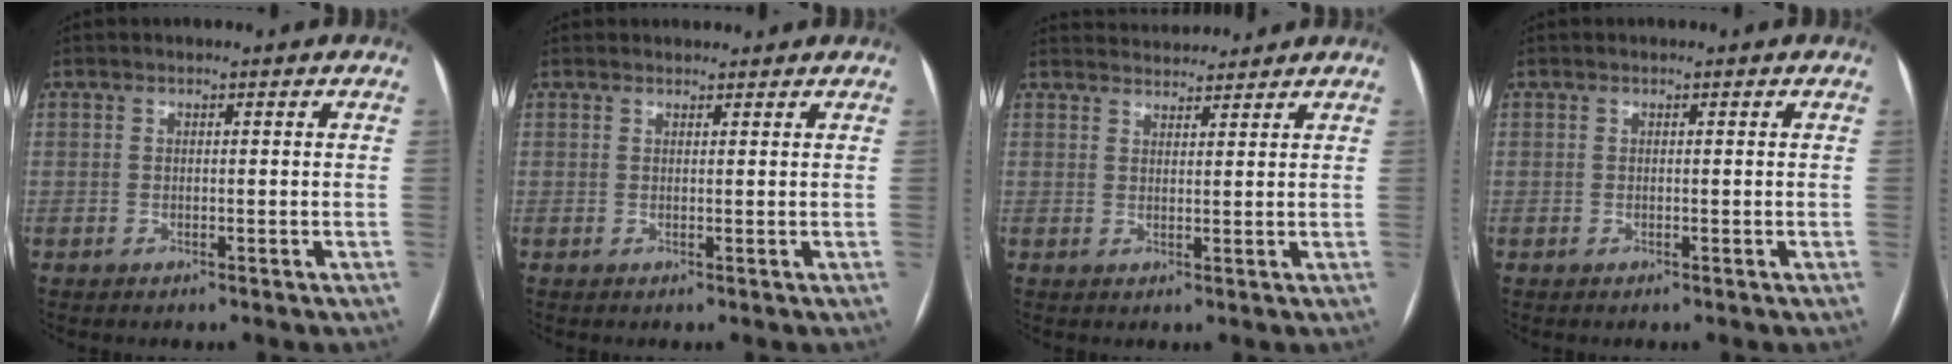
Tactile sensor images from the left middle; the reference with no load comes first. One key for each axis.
{"total": 2.0, "fx": 1.9, "fy": 0.6, "fz": 0.2, "tx": -0.006, "ty": 0.018, "tz": 0.028}
{"total": 5.3, "fx": 5.2, "fy": 0.6, "fz": 0.5, "tx": -0.013, "ty": 0.027, "tz": 0.077}
{"total": 0.0}